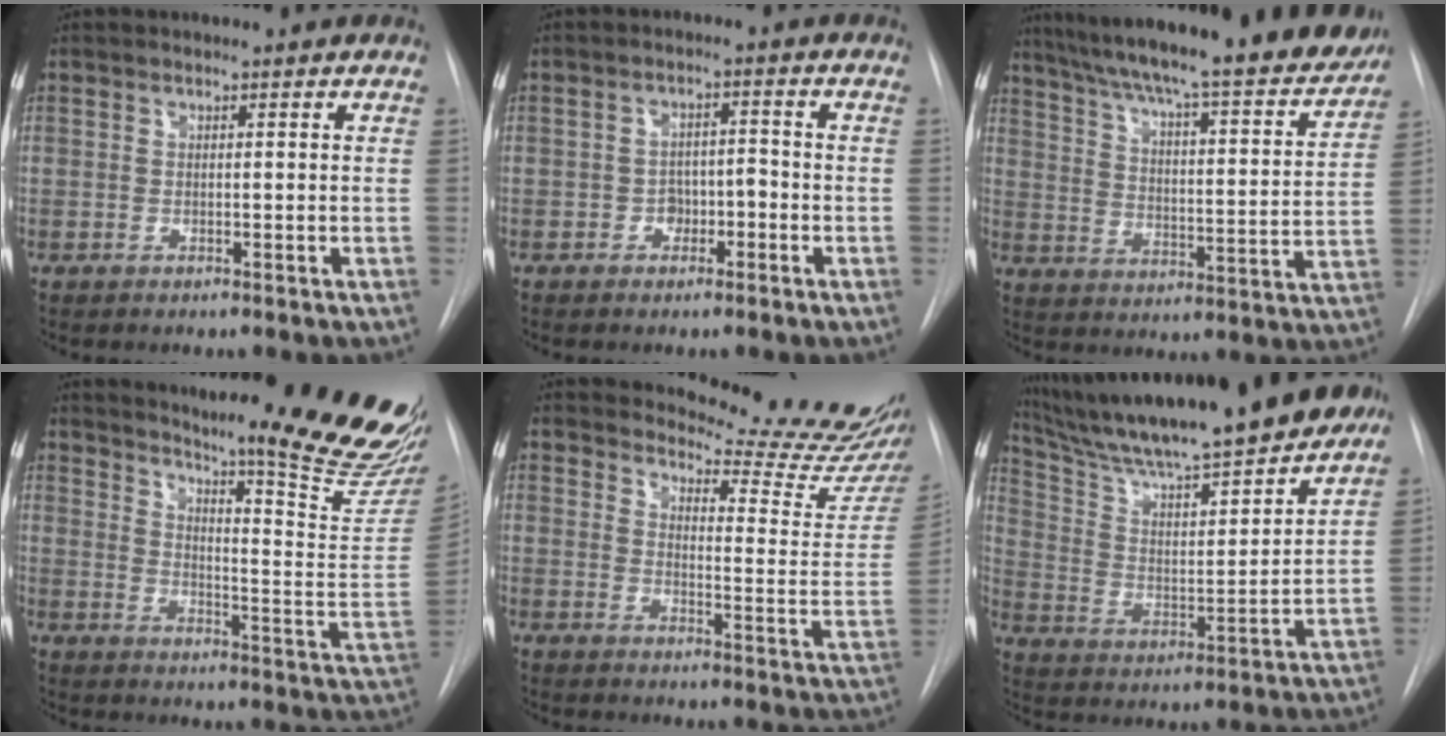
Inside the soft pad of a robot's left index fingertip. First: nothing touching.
{"total": 3.1, "force": [-1.9, 2.0, 1.5], "torque": [-0.016, 0.006, -0.030]}
{"total": 26.8, "force": [23.4, 3.3, 12.6], "torque": [-0.204, -0.047, 0.309]}
{"total": 24.9, "force": [21.5, -0.1, 12.6], "torque": [-0.191, -0.132, 0.267]}
{"total": 15.3, "force": [15.0, -1.2, 2.9], "torque": [-0.044, -0.137, 0.173]}
{"total": 24.7, "force": [21.0, 2.2, 12.9], "torque": [-0.221, -0.018, 0.320]}